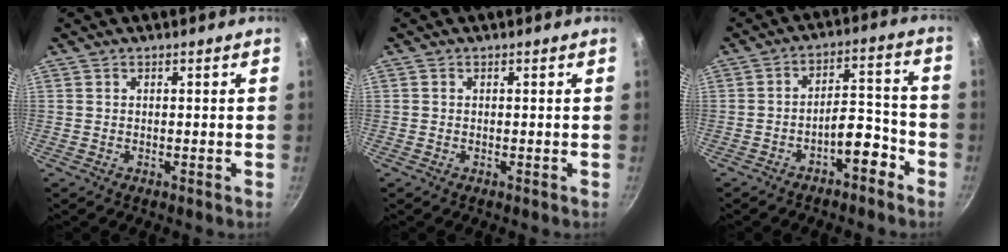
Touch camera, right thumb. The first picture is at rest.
{"total": 0.0}
{"total": 6.9, "force": [-4.3, 2.8, 4.6], "torque": [-0.048, 0.060, -0.061]}